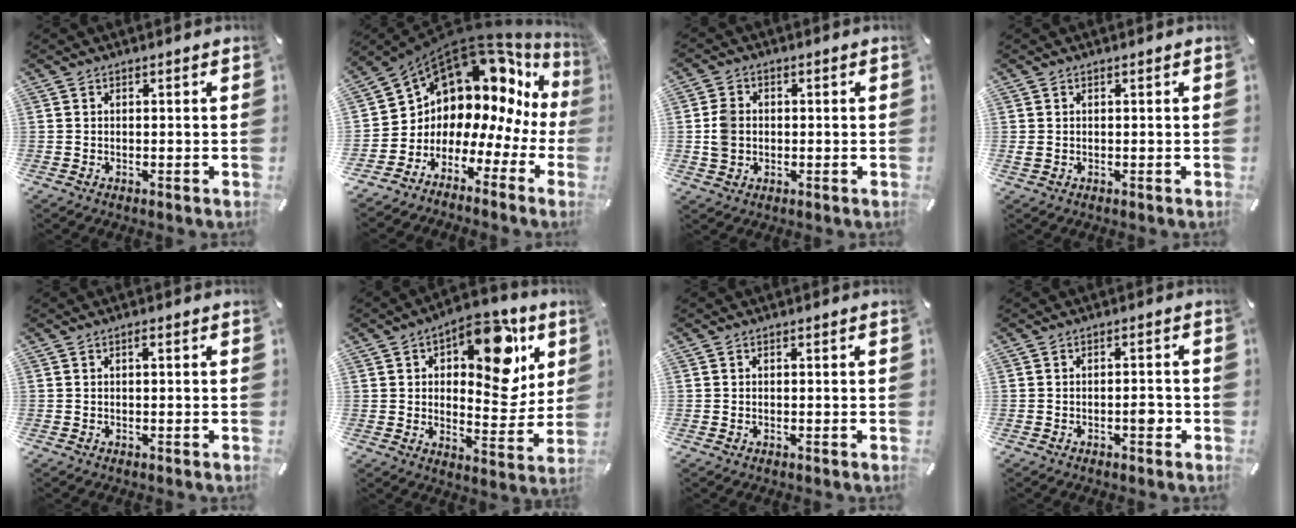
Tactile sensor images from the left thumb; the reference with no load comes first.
{"total": 11.5, "force": [8.0, 7.3, 3.8], "torque": [-0.071, -0.090, 0.152]}
{"total": 5.0, "force": [-0.3, 4.3, 2.6], "torque": [-0.047, 0.007, -0.005]}
{"total": 0.8, "force": [0.2, 0.5, 0.6], "torque": [-0.013, 0.001, 0.004]}
{"total": 0.9, "force": [0.1, 0.2, 0.9], "torque": [-0.018, 0.001, 0.002]}
{"total": 18.8, "force": [8.1, 9.8, 13.8], "torque": [-0.171, -0.046, 0.130]}
{"total": 0.5, "force": [-0.1, 0.3, 0.4], "torque": [-0.008, 0.000, -0.002]}
{"total": 3.5, "force": [-1.3, 1.5, 2.9], "torque": [-0.045, 0.010, -0.021]}